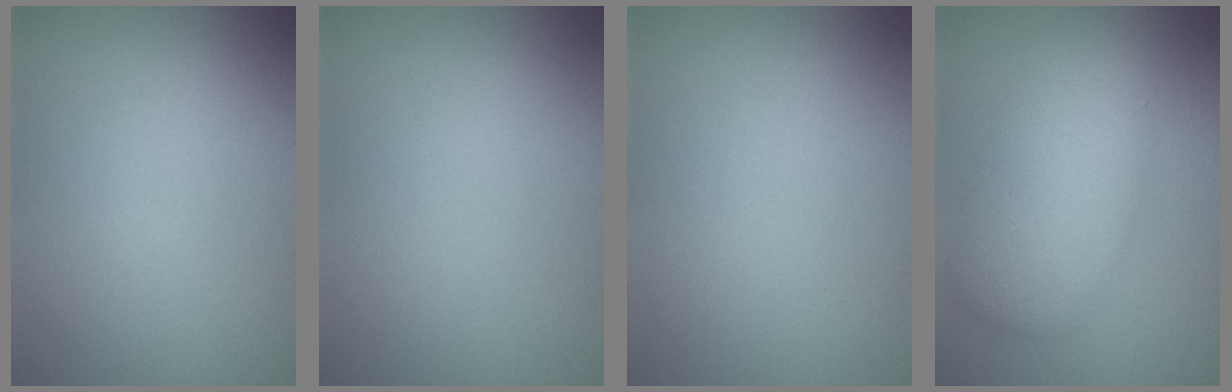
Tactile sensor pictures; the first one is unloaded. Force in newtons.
{"total": 0.0}
{"total": 0.0}
{"total": 5.8, "press": 5.7, "slide": 0.3}